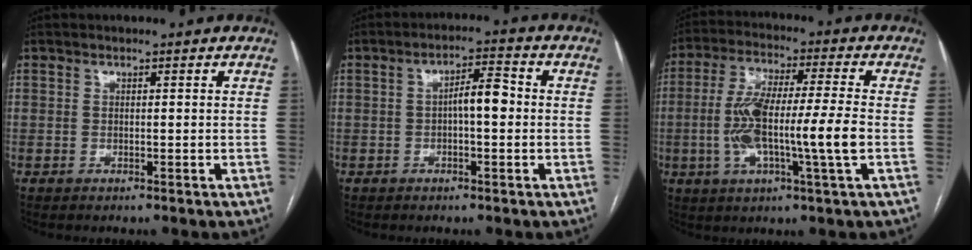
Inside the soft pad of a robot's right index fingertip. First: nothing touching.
{"total": 4.8, "force": [-0.2, 1.3, 4.7], "torque": [-0.074, 0.018, -0.005]}
{"total": 13.3, "force": [-2.1, 0.6, 13.1], "torque": [-0.255, 0.007, -0.042]}